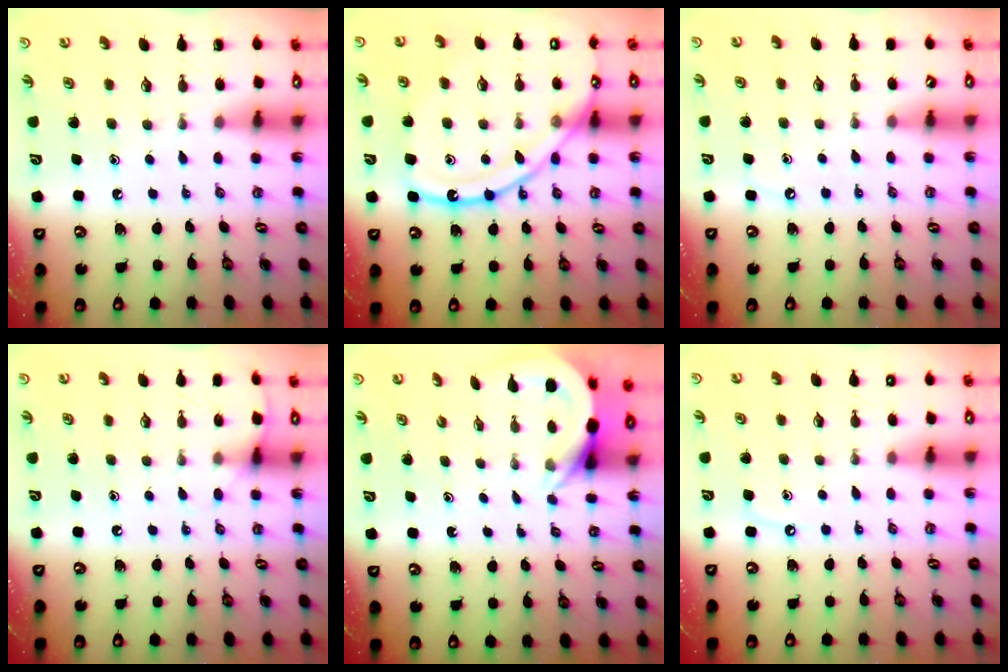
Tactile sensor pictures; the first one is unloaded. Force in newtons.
{"total": 16.9, "press": 16.8, "slide": 1.6}
{"total": 2.6, "press": 2.6, "slide": 0.4}
{"total": 5.6, "press": 5.5, "slide": 0.6}
{"total": 5.4, "press": 5.4, "slide": 0.4}
{"total": 3.8, "press": 3.8, "slide": 0.5}